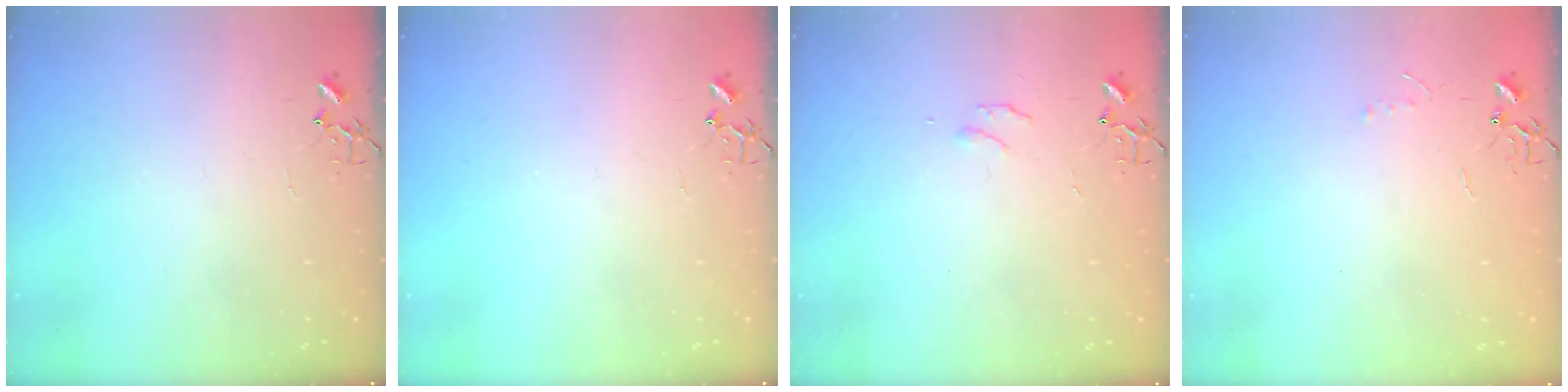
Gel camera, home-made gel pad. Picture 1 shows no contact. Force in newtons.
{"total": 0.0}
{"total": 4.6, "press": 4.6, "slide": 0.5}
{"total": 3.7, "press": 3.6, "slide": 0.5}